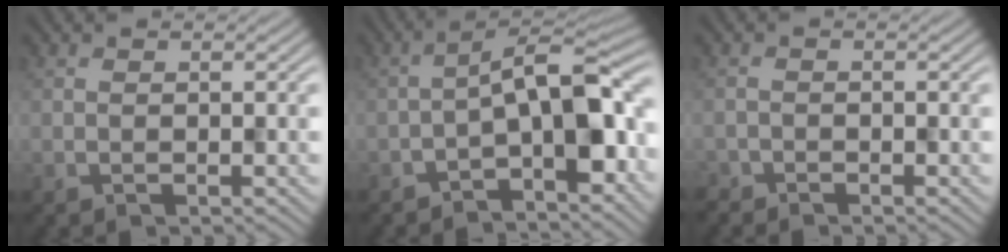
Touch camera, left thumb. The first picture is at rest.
{"total": 8.9, "force": [-2.8, 3.2, 7.9], "torque": [-0.105, 0.015, -0.056]}
{"total": 1.2, "force": [-0.9, 0.4, -0.7], "torque": [0.017, -0.001, -0.019]}